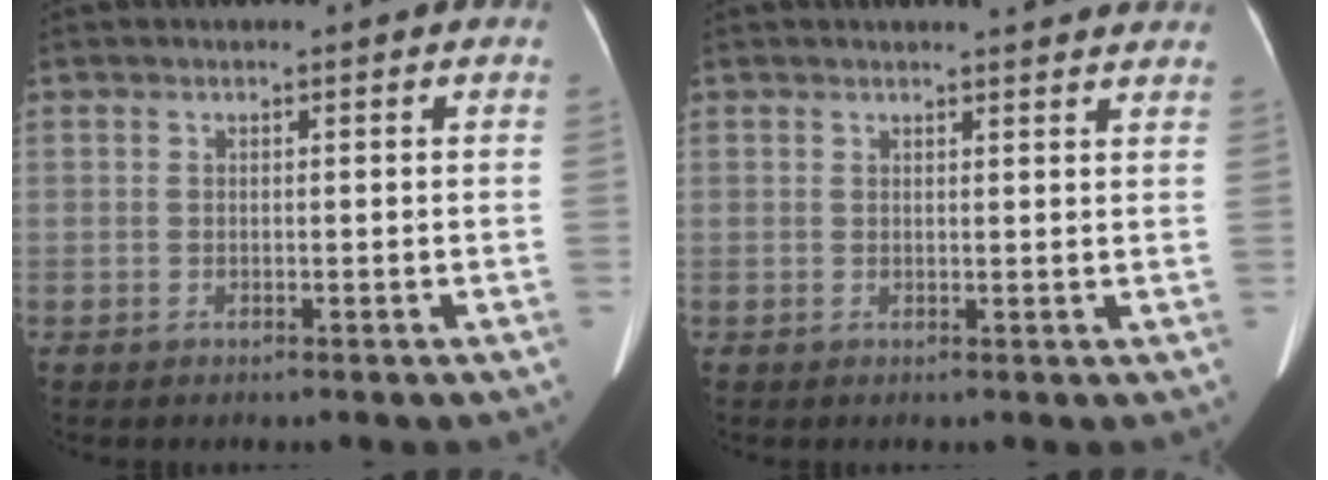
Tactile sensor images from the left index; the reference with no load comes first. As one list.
[{"total": 5.9, "force": [5.5, 0.5, 2.0], "torque": [-0.025, 0.001, 0.048]}]